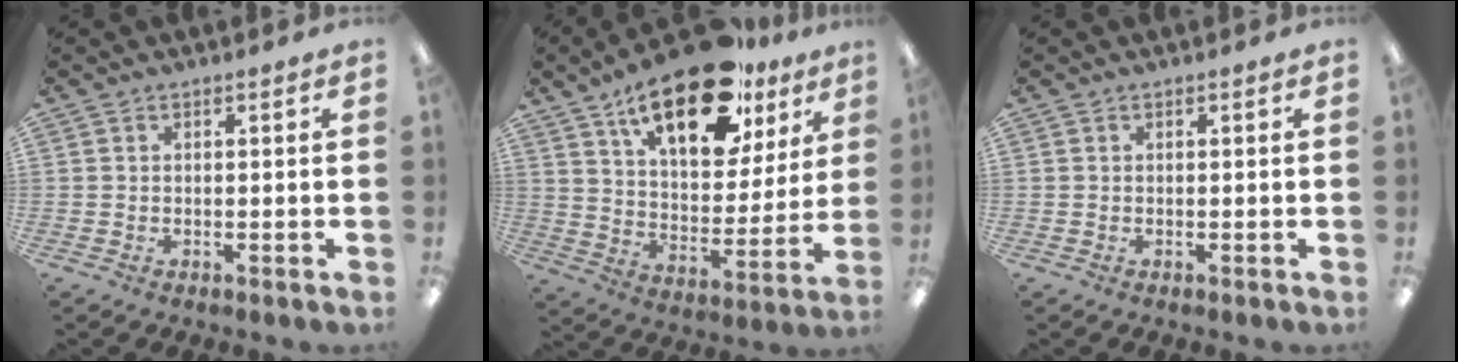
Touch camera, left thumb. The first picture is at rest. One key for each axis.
{"total": 23.1, "fx": 14.8, "fy": 10.3, "fz": 14.4, "tx": -0.221, "ty": -0.077, "tz": 0.250}
{"total": 0.0}